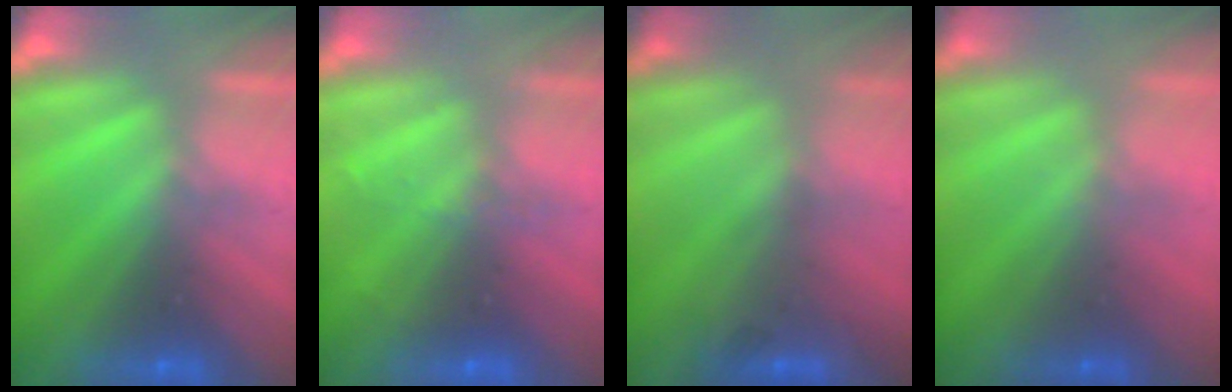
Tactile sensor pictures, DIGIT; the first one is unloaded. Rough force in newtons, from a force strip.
{"total": 1.9}
{"total": 2.2}
{"total": 1.5}